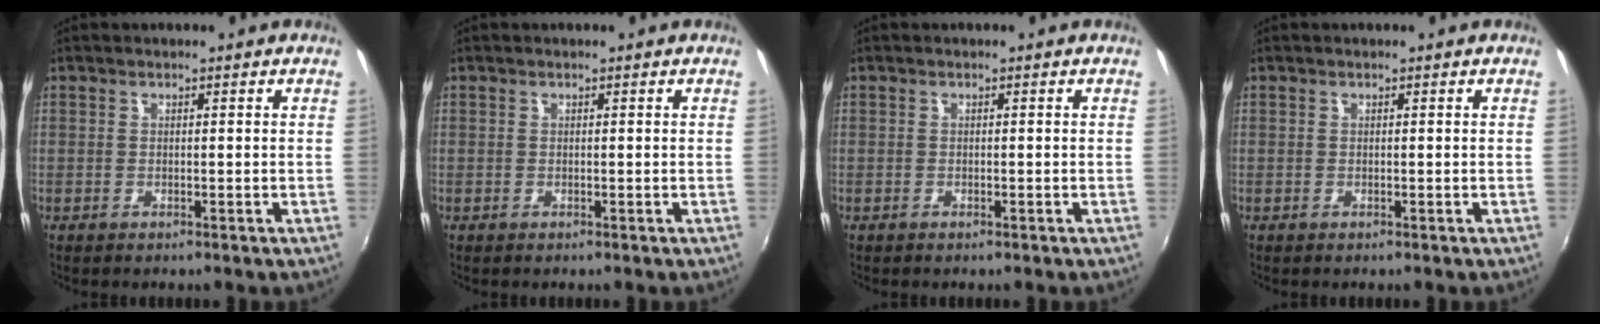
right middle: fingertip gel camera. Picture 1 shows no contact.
{"total": 0.0}
{"total": 0.0}
{"total": 0.0}